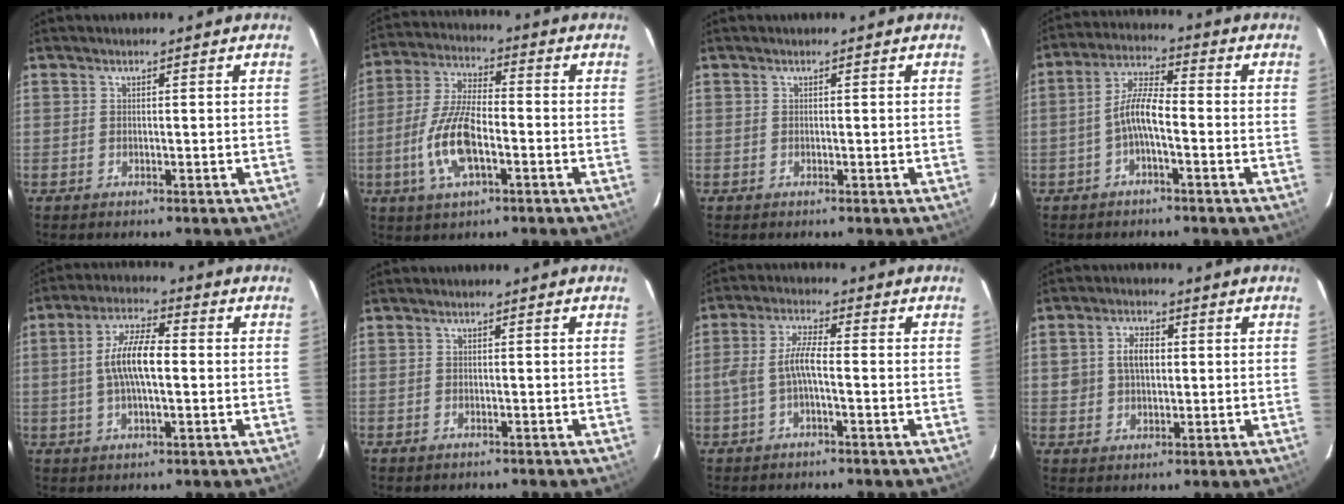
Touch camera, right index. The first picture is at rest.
{"total": 11.9, "force": [-4.0, 4.5, 10.3], "torque": [-0.220, -0.001, -0.076]}
{"total": 0.0}
{"total": 5.9, "force": [-2.1, 1.5, 5.3], "torque": [-0.114, 0.017, -0.042]}
{"total": 9.0, "force": [-0.2, 3.0, 8.5], "torque": [-0.164, 0.012, -0.004]}
{"total": 1.3, "force": [-0.9, 0.8, 0.4], "torque": [-0.011, 0.000, -0.013]}
{"total": 5.0, "force": [-1.6, 1.0, 4.7], "torque": [-0.103, 0.012, -0.029]}
{"total": 5.2, "force": [0.6, 3.7, 3.6], "torque": [-0.063, 0.012, 0.016]}